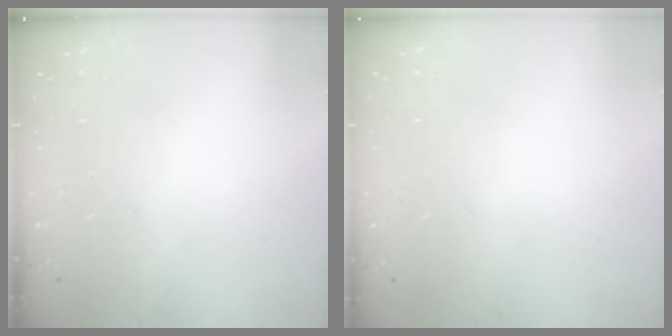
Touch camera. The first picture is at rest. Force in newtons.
{"total": 0.0}